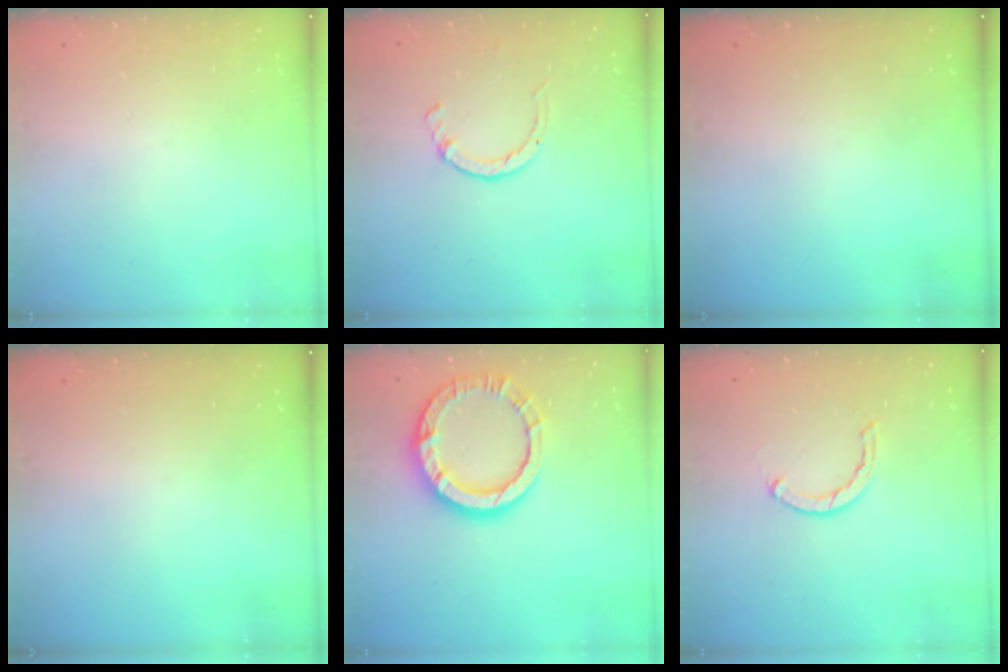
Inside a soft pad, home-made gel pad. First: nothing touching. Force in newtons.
{"total": 2.6, "press": 2.6, "slide": 0.4}
{"total": 0.0}
{"total": 0.0}
{"total": 13.2, "press": 13.1, "slide": 1.6}
{"total": 2.1, "press": 2.1, "slide": 0.2}